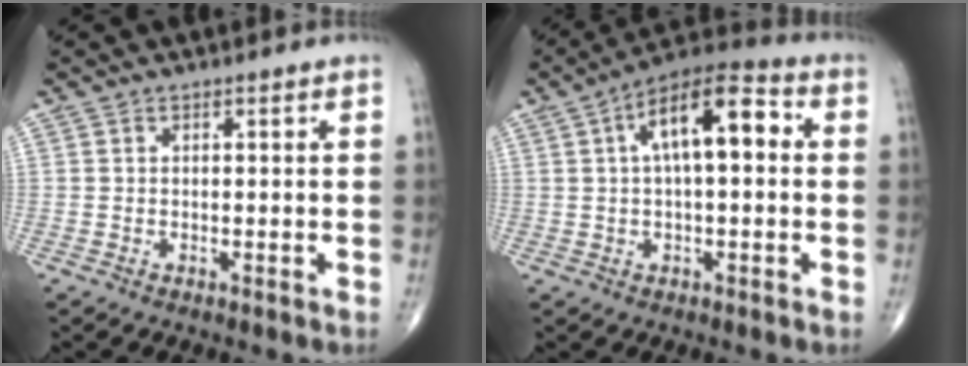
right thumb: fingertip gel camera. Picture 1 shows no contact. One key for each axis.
{"total": 13.3, "fx": 2.6, "fy": 5.6, "fz": 11.8, "tx": -0.185, "ty": 0.035, "tz": 0.032}